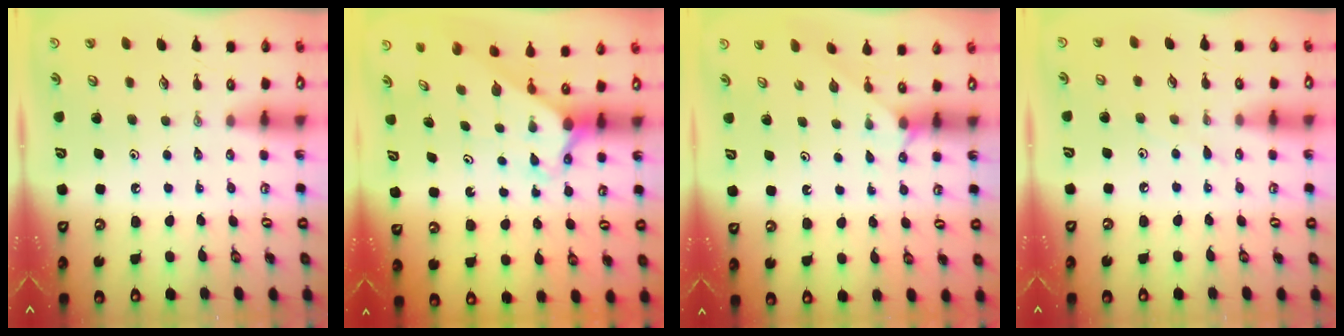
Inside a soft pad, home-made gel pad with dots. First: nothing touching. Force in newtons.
{"total": 2.7, "press": 2.7, "slide": 0.2}
{"total": 2.7, "press": 2.7, "slide": 0.3}
{"total": 3.0, "press": 3.0, "slide": 0.4}